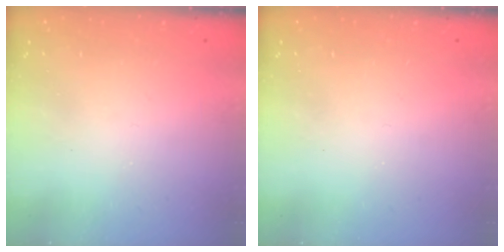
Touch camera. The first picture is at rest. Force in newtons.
{"total": 0.0}